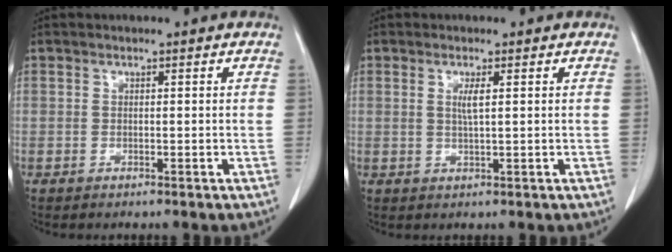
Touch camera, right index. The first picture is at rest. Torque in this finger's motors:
{"motor_torque": [0.24, 0.24, 0.06, 0.04]}